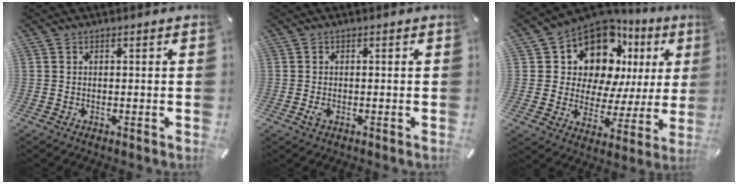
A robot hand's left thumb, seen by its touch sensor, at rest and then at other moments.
{"total": 1.5, "force": [-0.5, 0.8, 1.2], "torque": [-0.027, -0.002, -0.011]}
{"total": 13.7, "force": [8.8, 8.9, 5.7], "torque": [-0.104, -0.080, 0.157]}